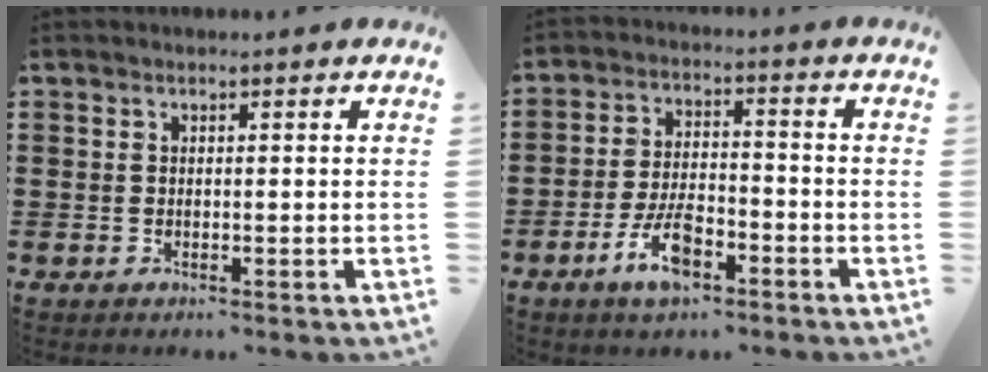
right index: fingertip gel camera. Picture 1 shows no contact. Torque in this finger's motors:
{"motor_torque": [2.14, 0.00, 0.64, 0.16]}